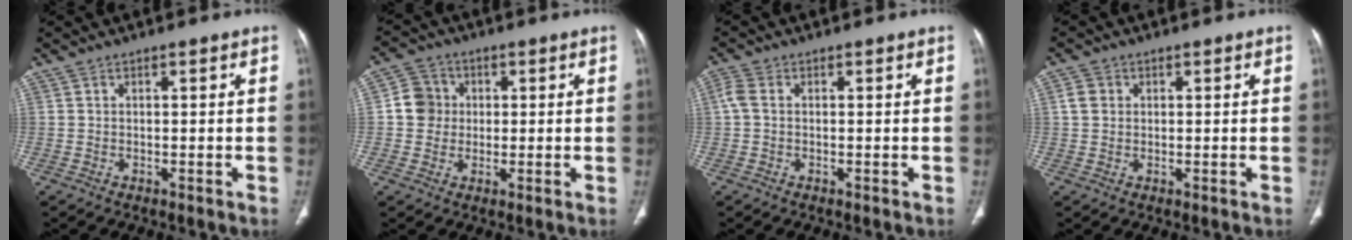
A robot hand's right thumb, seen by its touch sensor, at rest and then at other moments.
{"total": 6.1, "force": [0.4, 5.8, 1.9], "torque": [-0.011, 0.009, 0.000]}
{"total": 2.5, "force": [0.1, 1.6, 1.9], "torque": [-0.053, 0.008, -0.003]}
{"total": 2.6, "force": [0.5, 2.3, 1.2], "torque": [-0.015, 0.006, 0.007]}